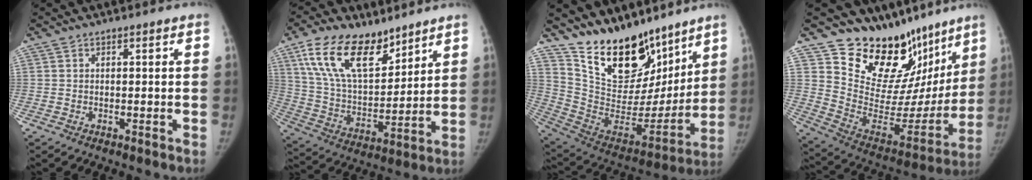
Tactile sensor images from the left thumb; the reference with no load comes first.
{"total": 18.7, "force": [11.7, 9.5, 11.1], "torque": [-0.162, -0.052, 0.225]}
{"total": 23.4, "force": [17.4, 11.5, 10.6], "torque": [-0.134, -0.094, 0.306]}
{"total": 22.2, "force": [17.5, 11.2, 7.6], "torque": [-0.044, -0.126, 0.271]}